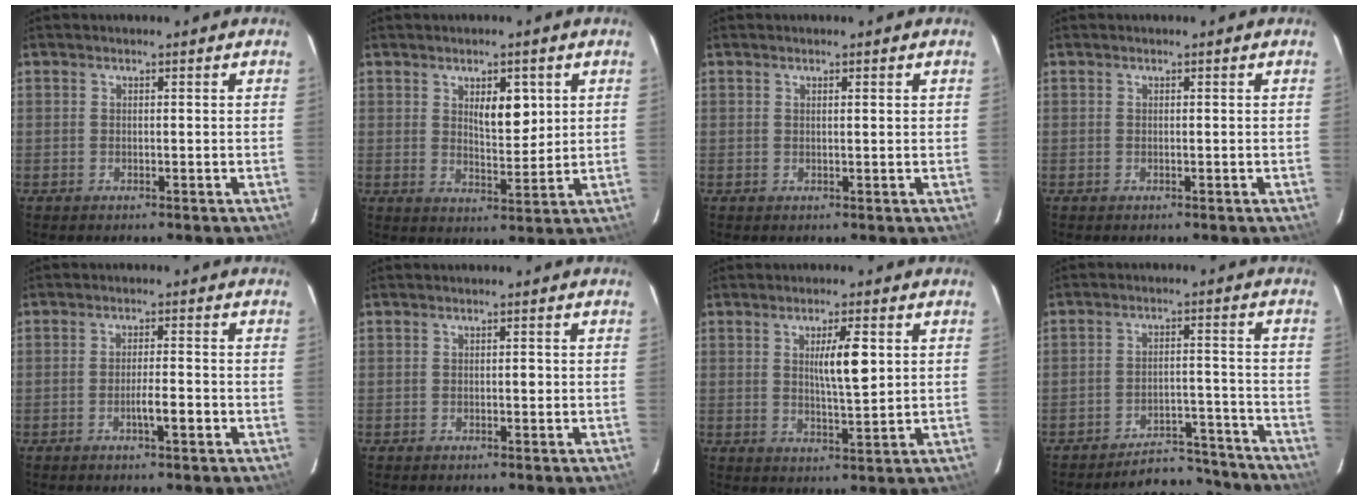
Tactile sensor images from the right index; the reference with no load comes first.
{"total": 6.0, "force": [2.1, 2.5, 5.1], "torque": [-0.083, -0.002, 0.041]}
{"total": 0.9, "force": [0.4, 0.2, 0.8], "torque": [-0.022, 0.003, 0.005]}
{"total": 0.0}
{"total": 3.6, "force": [-1.4, 0.5, 3.3], "torque": [-0.054, 0.003, -0.023]}
{"total": 1.0, "force": [-0.2, 0.4, 0.8], "torque": [-0.012, 0.002, -0.004]}
{"total": 5.9, "force": [1.2, 0.9, 5.7], "torque": [-0.096, 0.003, 0.023]}
{"total": 10.3, "force": [-9.9, 2.7, 1.0], "torque": [0.002, 0.028, -0.143]}